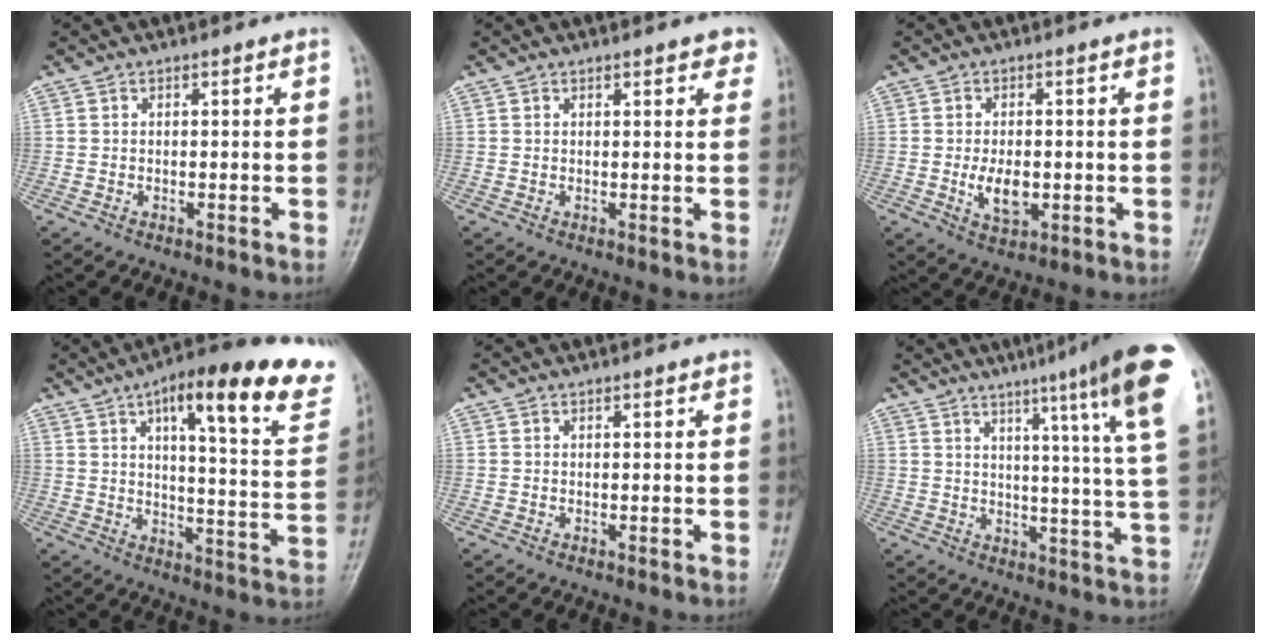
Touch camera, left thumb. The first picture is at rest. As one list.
[{"total": 3.3, "force": [2.1, 1.3, 2.1], "torque": [-0.009, -0.004, 0.022]}, {"total": 5.7, "force": [-0.9, 3.3, 4.6], "torque": [-0.075, -0.006, -0.010]}, {"total": 24.0, "force": [14.6, 6.4, 17.9], "torque": [-0.212, -0.042, 0.191]}, {"total": 0.7, "force": [0.4, 0.1, 0.5], "torque": [-0.006, -0.001, 0.005]}, {"total": 17.9, "force": [10.4, 0.3, 14.6], "torque": [-0.186, -0.043, 0.119]}]